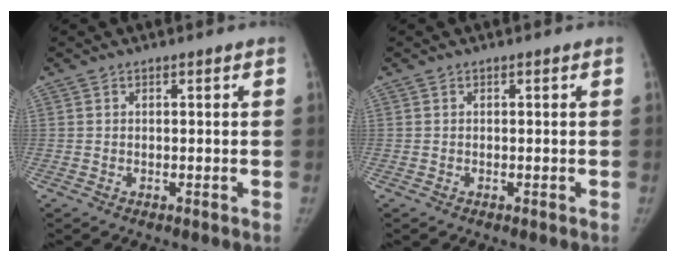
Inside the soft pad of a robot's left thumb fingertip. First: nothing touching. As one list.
[{"total": 0.0}]